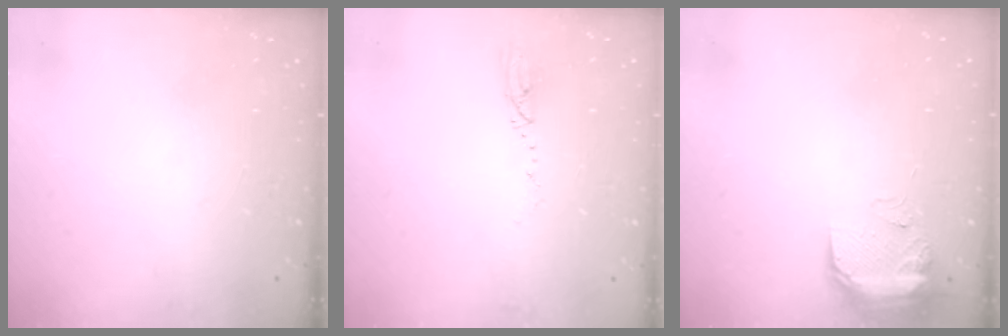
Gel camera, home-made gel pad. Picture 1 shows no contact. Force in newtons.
{"total": 2.9, "press": 2.9, "slide": 0.4}
{"total": 16.9, "press": 11.4, "slide": 12.5}